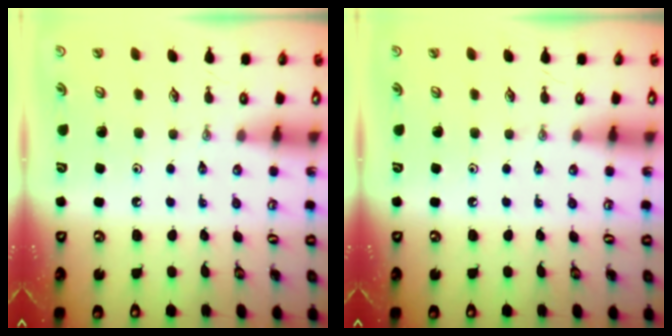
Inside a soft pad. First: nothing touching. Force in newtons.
{"total": 0.0}